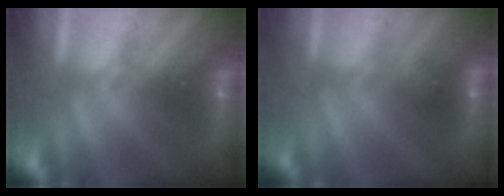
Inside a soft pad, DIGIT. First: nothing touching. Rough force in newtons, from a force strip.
{"total": 2.3}